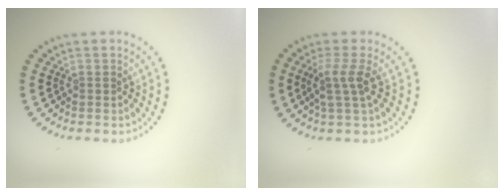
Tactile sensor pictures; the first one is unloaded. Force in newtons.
{"total": 2.6, "press": 2.0, "slide": 1.8}